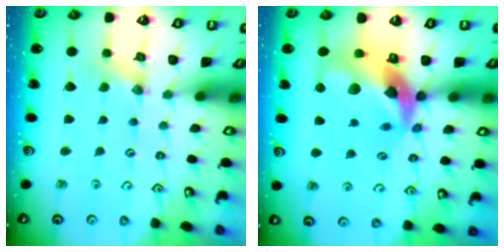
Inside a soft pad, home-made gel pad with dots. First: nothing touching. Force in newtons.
{"total": 16.0, "press": 15.8, "slide": 2.4}